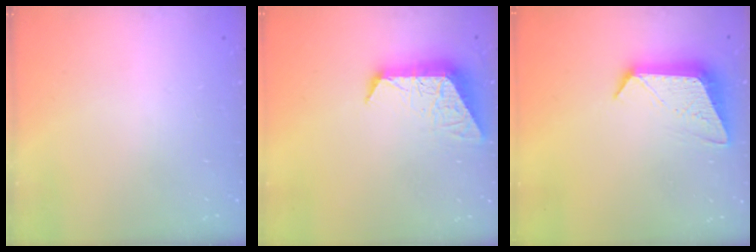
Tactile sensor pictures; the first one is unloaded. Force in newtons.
{"total": 10.4, "press": 10.3, "slide": 1.0}
{"total": 11.2, "press": 11.2, "slide": 0.5}